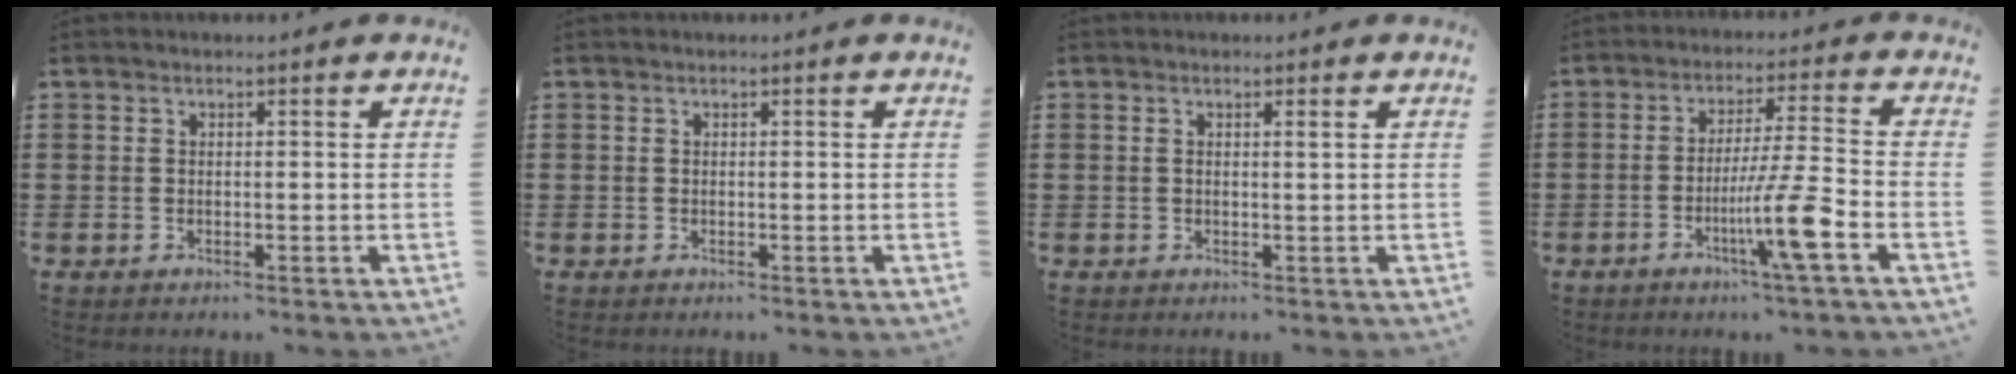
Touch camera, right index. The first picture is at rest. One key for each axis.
{"total": 0.0}
{"total": 0.8, "fx": 0.2, "fy": 0.0, "fz": 0.7, "tx": -0.014, "ty": -0.001, "tz": 0.004}
{"total": 10.4, "fx": -4.1, "fy": -0.2, "fz": 9.6, "tx": -0.176, "ty": -0.011, "tz": -0.077}